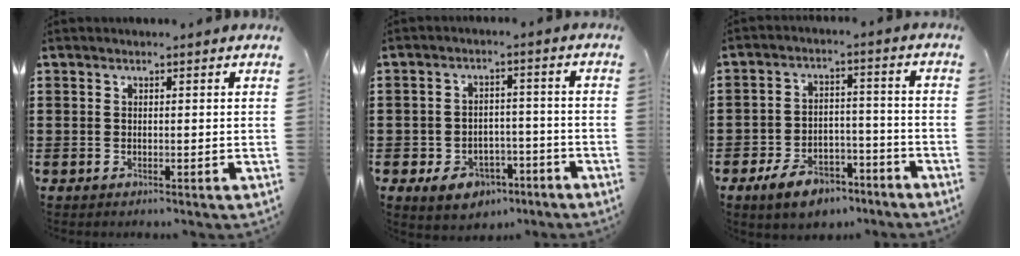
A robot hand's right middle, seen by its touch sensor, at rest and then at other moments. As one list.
[{"total": 5.2, "force": [-3.8, 2.9, 2.0], "torque": [-0.048, 0.013, -0.073]}, {"total": 6.9, "force": [-5.5, 2.8, 3.0], "torque": [-0.056, 0.019, -0.104]}]